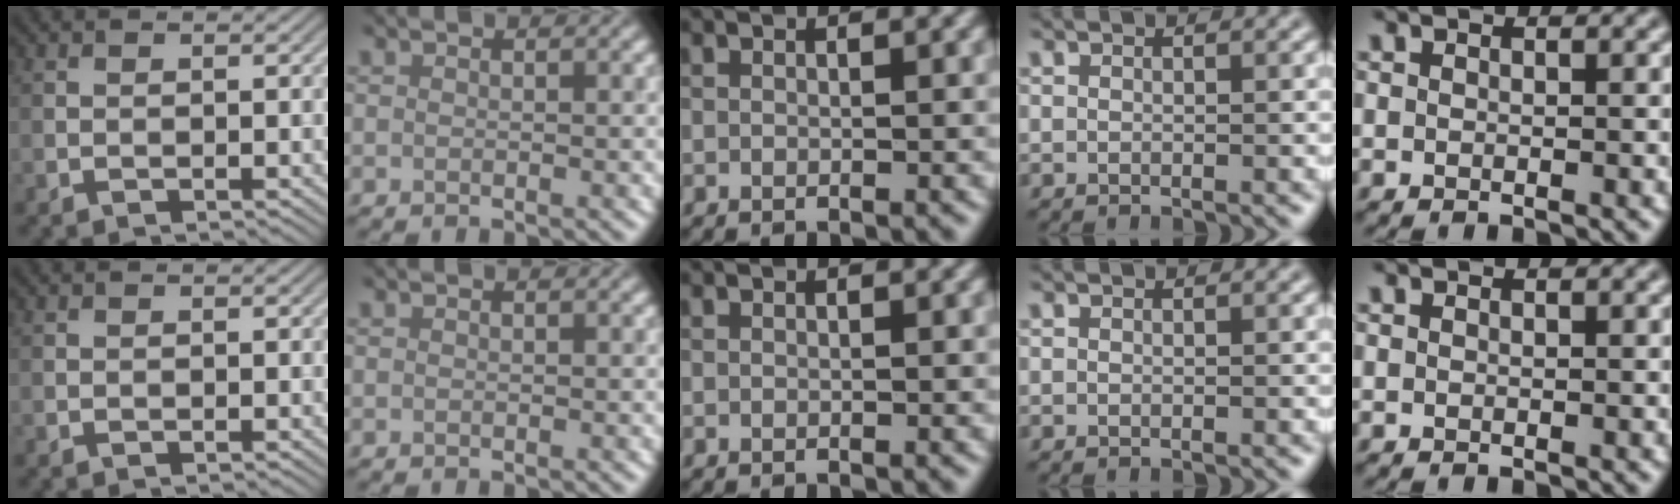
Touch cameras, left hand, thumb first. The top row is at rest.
{}